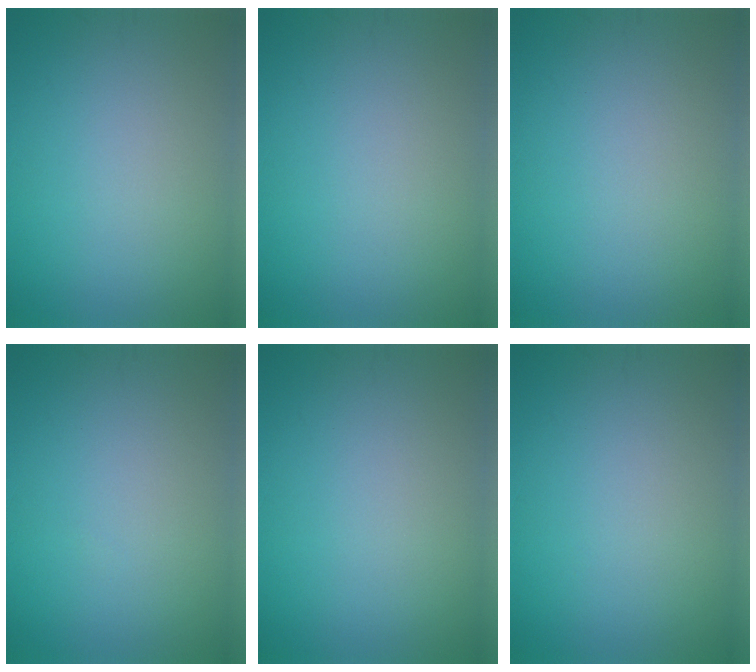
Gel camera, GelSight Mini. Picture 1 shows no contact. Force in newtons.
{"total": 0.0}
{"total": 0.0}
{"total": 0.0}
{"total": 0.0}
{"total": 0.0}